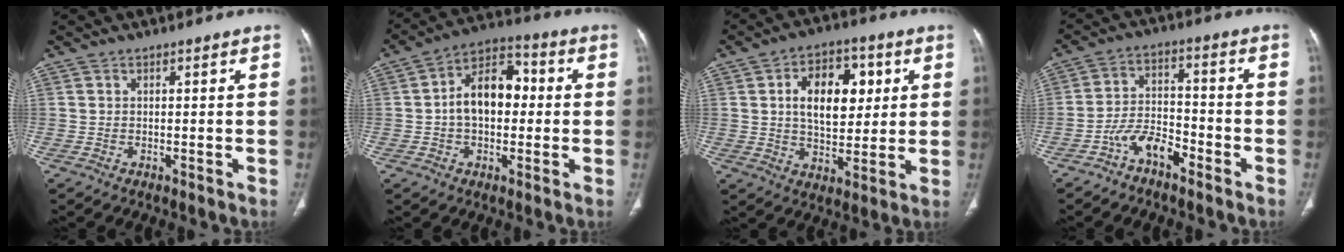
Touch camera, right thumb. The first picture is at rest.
{"total": 12.1, "force": [0.3, 7.9, 9.1], "torque": [-0.125, 0.033, -0.006]}
{"total": 13.8, "force": [3.3, 8.5, 10.4], "torque": [-0.123, -0.002, 0.052]}
{"total": 7.3, "force": [-4.7, 3.5, 4.4], "torque": [-0.077, 0.041, -0.092]}